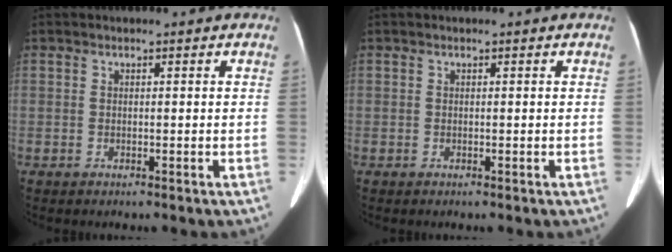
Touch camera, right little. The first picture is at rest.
{"total": 0.0}